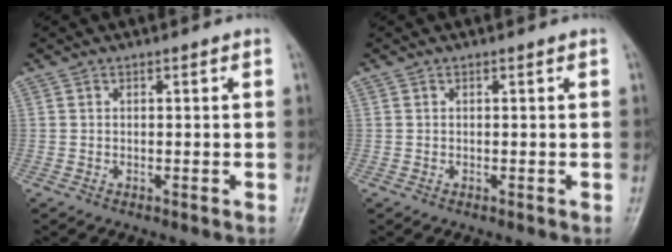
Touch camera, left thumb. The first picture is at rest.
{"total": 0.0}